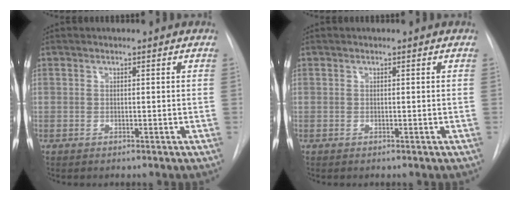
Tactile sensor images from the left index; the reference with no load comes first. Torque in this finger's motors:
{"motor_torque": [0.03, 0.03, 0.00, 0.00]}